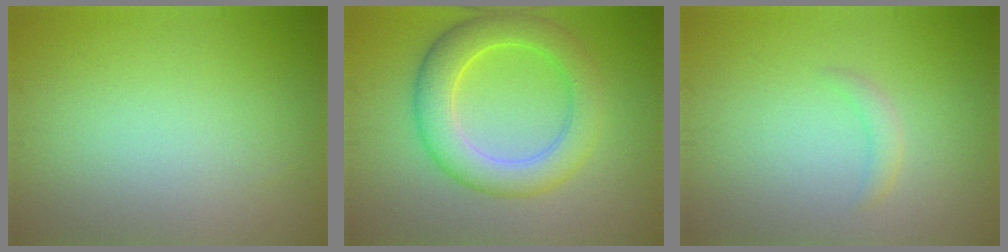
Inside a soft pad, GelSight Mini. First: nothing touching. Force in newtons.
{"total": 5.9, "press": 5.9, "slide": 0.0}
{"total": 1.1, "press": 1.1, "slide": 0.1}